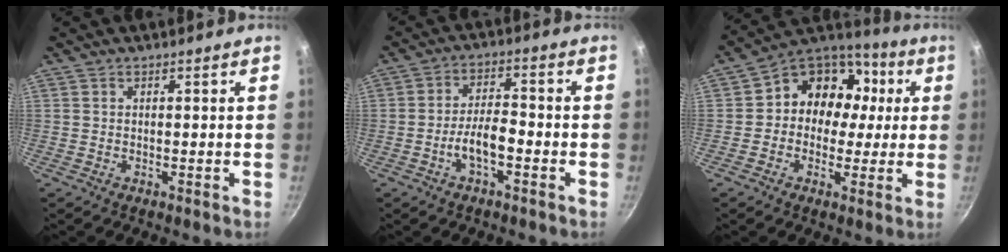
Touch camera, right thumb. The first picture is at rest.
{"total": 6.5, "force": [-2.6, 2.6, 5.3], "torque": [-0.089, 0.032, -0.051]}
{"total": 14.6, "force": [1.4, 12.4, 7.5], "torque": [-0.068, 0.036, 0.003]}